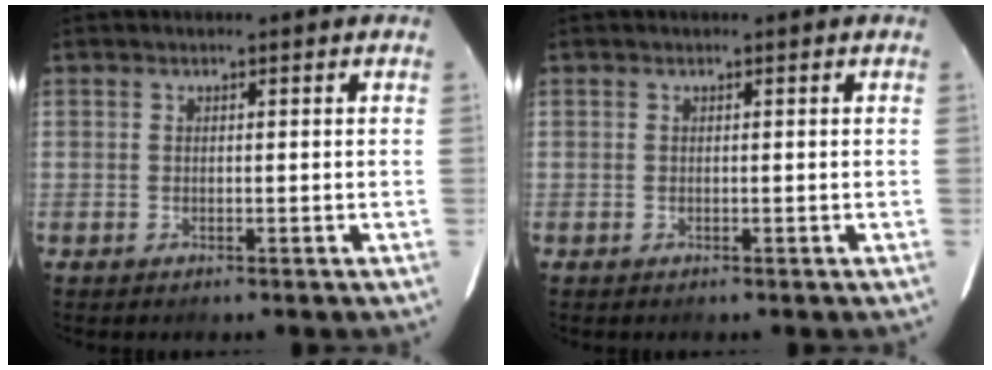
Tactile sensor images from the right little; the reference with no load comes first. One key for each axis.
{"total": 0.0}